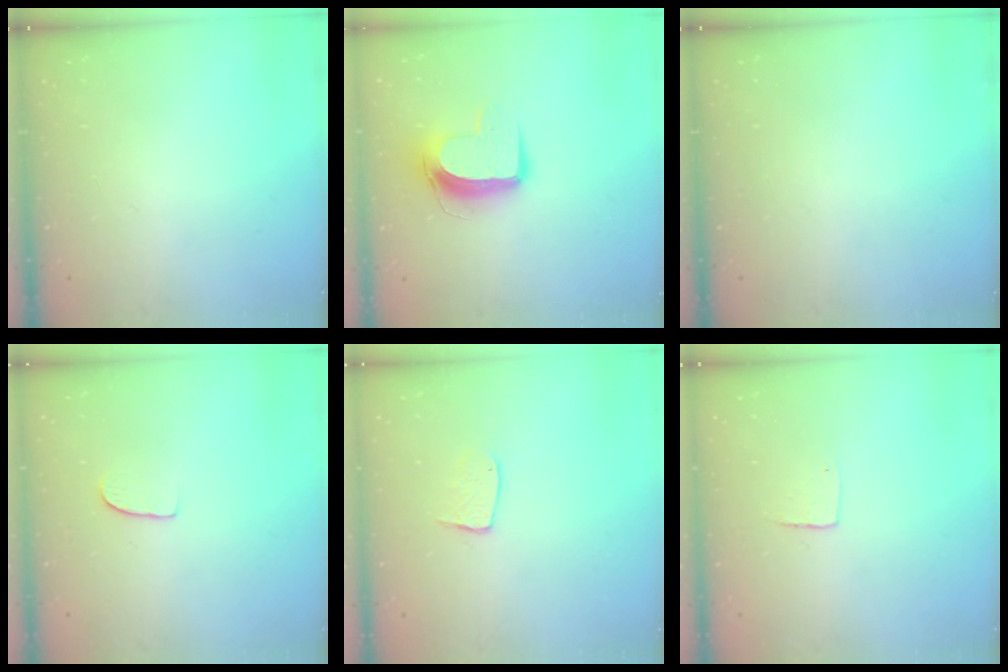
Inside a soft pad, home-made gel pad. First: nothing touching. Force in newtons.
{"total": 10.5, "press": 10.4, "slide": 0.8}
{"total": 0.0}
{"total": 5.4, "press": 5.4, "slide": 0.3}
{"total": 7.4, "press": 7.4, "slide": 0.4}
{"total": 3.9, "press": 3.8, "slide": 0.3}